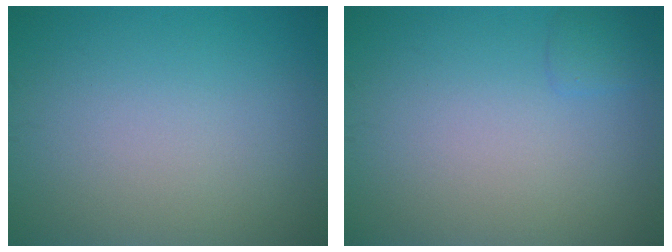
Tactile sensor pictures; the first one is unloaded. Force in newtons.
{"total": 0.9, "press": 0.9, "slide": 0.1}